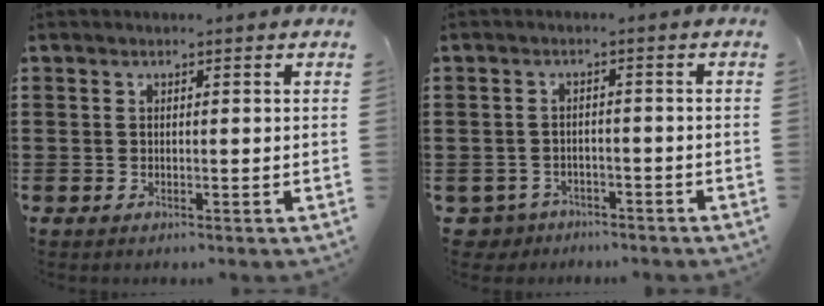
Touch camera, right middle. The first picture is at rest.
{"total": 2.8, "force": [-2.6, 1.0, -0.1], "torque": [-0.015, -0.003, -0.061]}